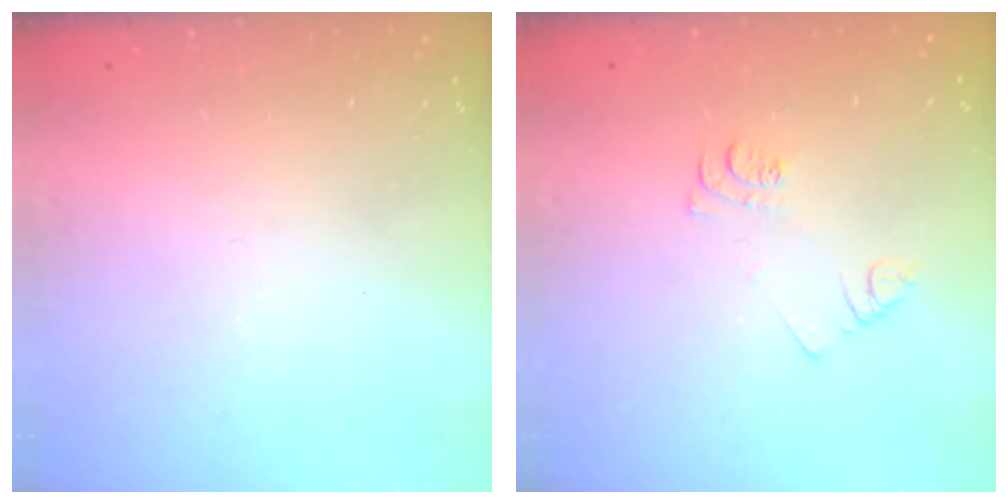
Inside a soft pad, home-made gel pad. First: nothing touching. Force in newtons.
{"total": 5.5, "press": 5.5, "slide": 0.5}